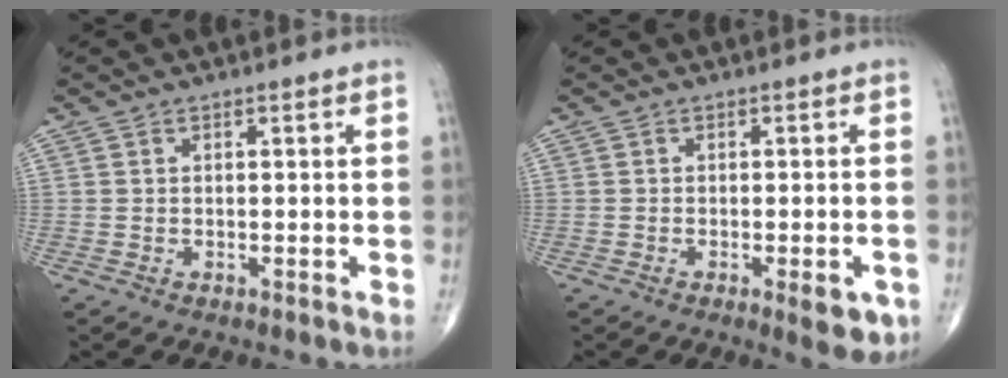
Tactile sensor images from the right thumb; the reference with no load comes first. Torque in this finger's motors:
{"motor_torque": [0.72, 0.91, -0.03, -0.12, 0.19]}